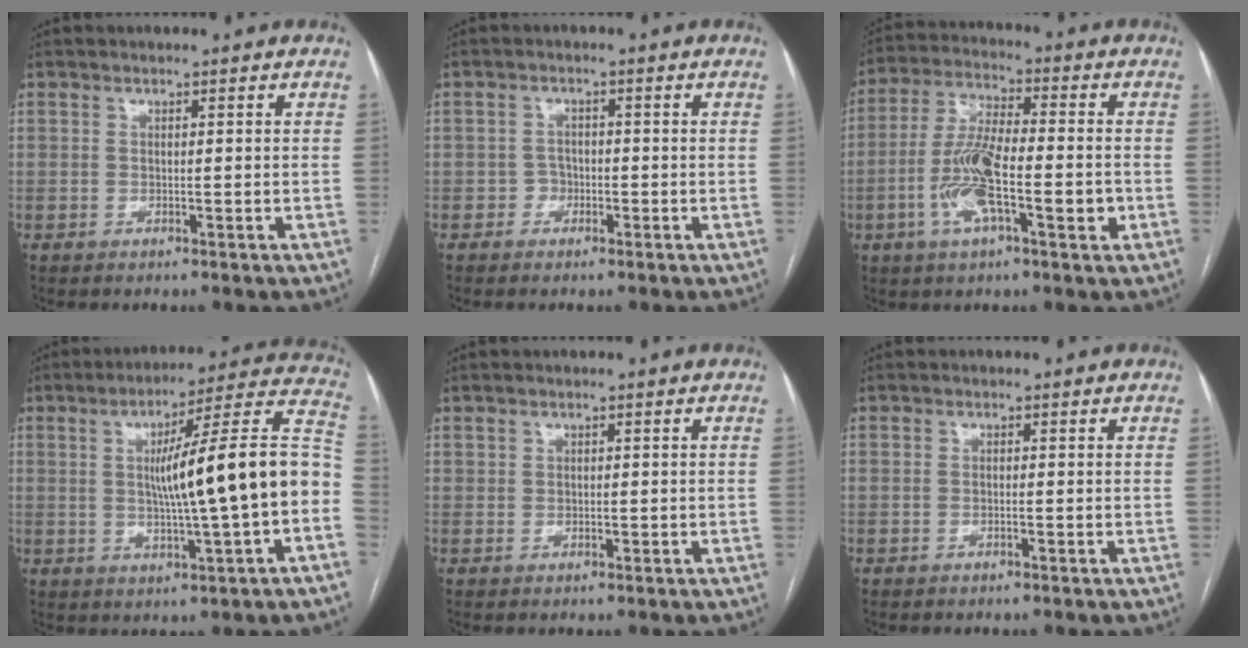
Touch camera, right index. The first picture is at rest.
{"total": 1.8, "force": [-0.7, 1.6, 0.0], "torque": [0.012, 0.010, -0.017]}
{"total": 12.0, "force": [-2.9, 3.2, 11.2], "torque": [-0.219, 0.009, -0.052]}
{"total": 18.3, "force": [-0.6, 0.4, 18.3], "torque": [-0.255, 0.030, -0.011]}
{"total": 0.8, "force": [0.5, 0.6, 0.1], "torque": [0.005, 0.001, 0.008]}
{"total": 0.0}